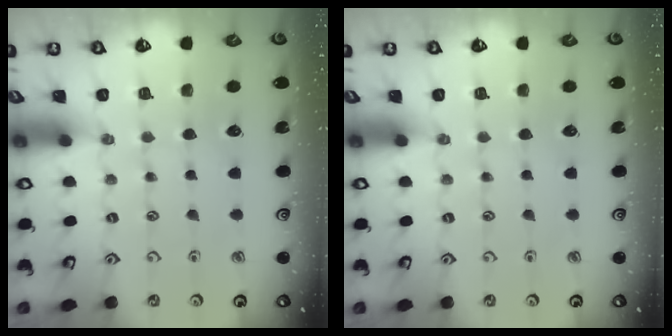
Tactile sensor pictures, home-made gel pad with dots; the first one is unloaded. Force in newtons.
{"total": 0.0}